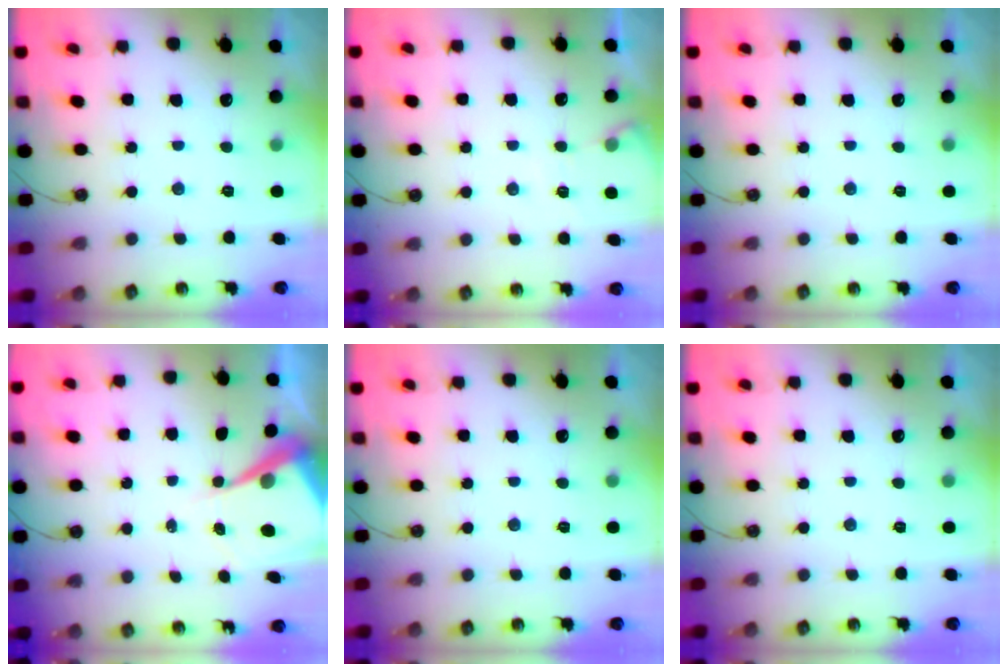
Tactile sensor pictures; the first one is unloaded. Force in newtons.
{"total": 7.3, "press": 7.3, "slide": 0.7}
{"total": 0.0}
{"total": 9.8, "press": 9.8, "slide": 1.0}
{"total": 0.0}
{"total": 0.0}